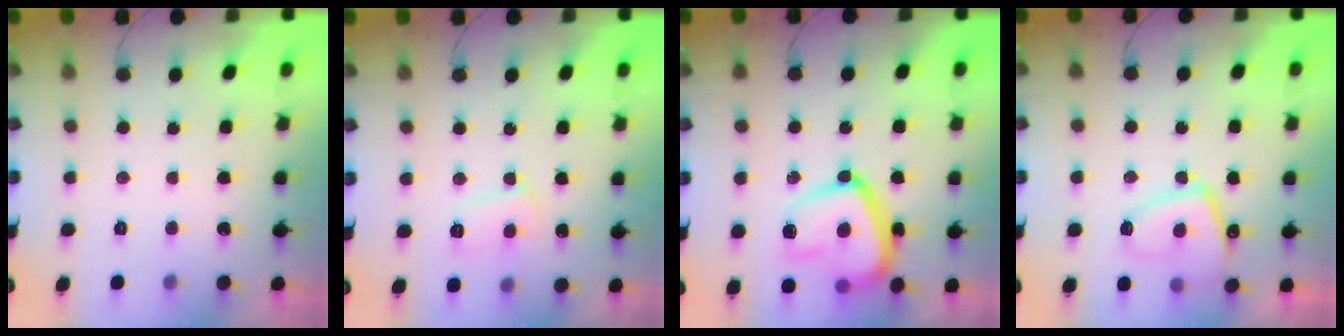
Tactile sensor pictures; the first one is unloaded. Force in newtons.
{"total": 6.6, "press": 6.6, "slide": 0.5}
{"total": 15.5, "press": 15.5, "slide": 1.2}
{"total": 10.9, "press": 10.8, "slide": 1.3}